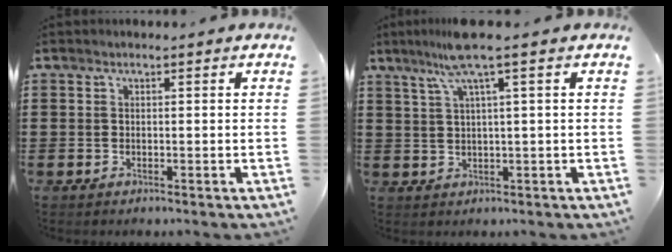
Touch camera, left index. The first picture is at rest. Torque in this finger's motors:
{"motor_torque": [1.09, -1.05, 0.60, 0.18]}